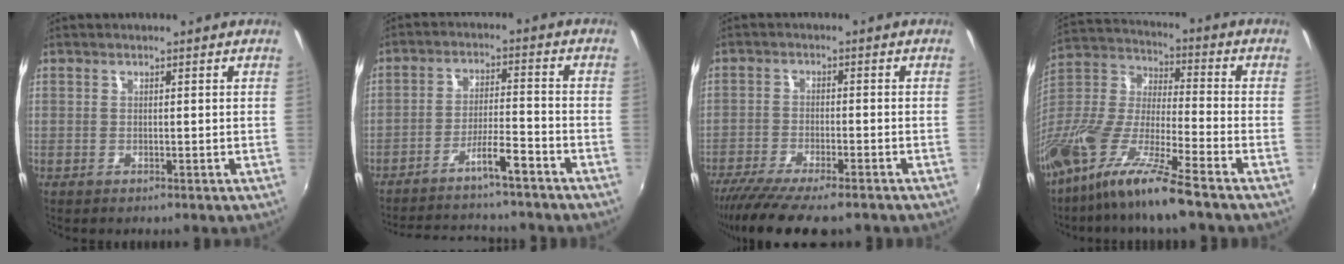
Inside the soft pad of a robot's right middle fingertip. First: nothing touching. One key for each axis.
{"total": 12.5, "fx": -11.2, "fy": 1.0, "fz": 5.4, "tx": -0.116, "ty": 0.014, "tz": -0.177}
{"total": 12.8, "fx": -10.4, "fy": 2.4, "fz": 7.1, "tx": -0.152, "ty": -0.047, "tz": -0.173}
{"total": 18.6, "fx": -12.8, "fy": 2.1, "fz": 13.4, "tx": -0.263, "ty": -0.026, "tz": -0.250}